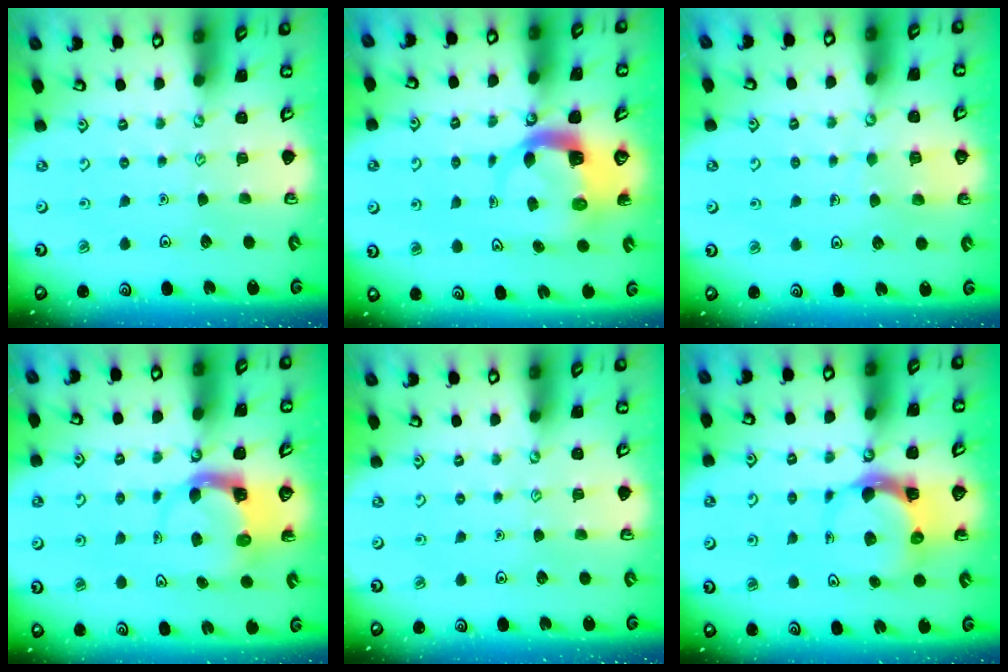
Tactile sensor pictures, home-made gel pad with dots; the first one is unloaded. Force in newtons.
{"total": 5.2, "press": 5.1, "slide": 0.5}
{"total": 4.2, "press": 4.2, "slide": 0.2}
{"total": 3.9, "press": 3.9, "slide": 0.6}
{"total": 0.0}
{"total": 5.1, "press": 5.0, "slide": 0.7}